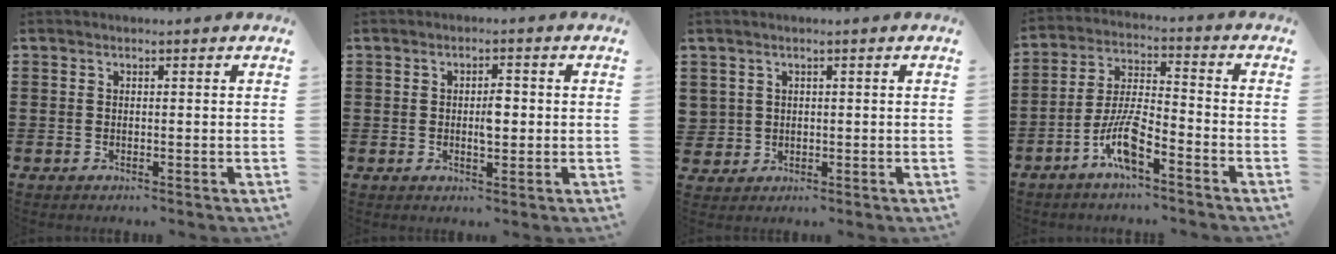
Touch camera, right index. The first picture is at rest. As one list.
[{"total": 2.9, "force": [0.0, 1.2, 2.7], "torque": [-0.044, -0.001, -0.003]}, {"total": 1.6, "force": [0.5, 1.5, 0.0], "torque": [-0.007, 0.007, 0.009]}, {"total": 8.0, "force": [-5.1, 1.9, 5.9], "torque": [-0.137, -0.002, -0.098]}]